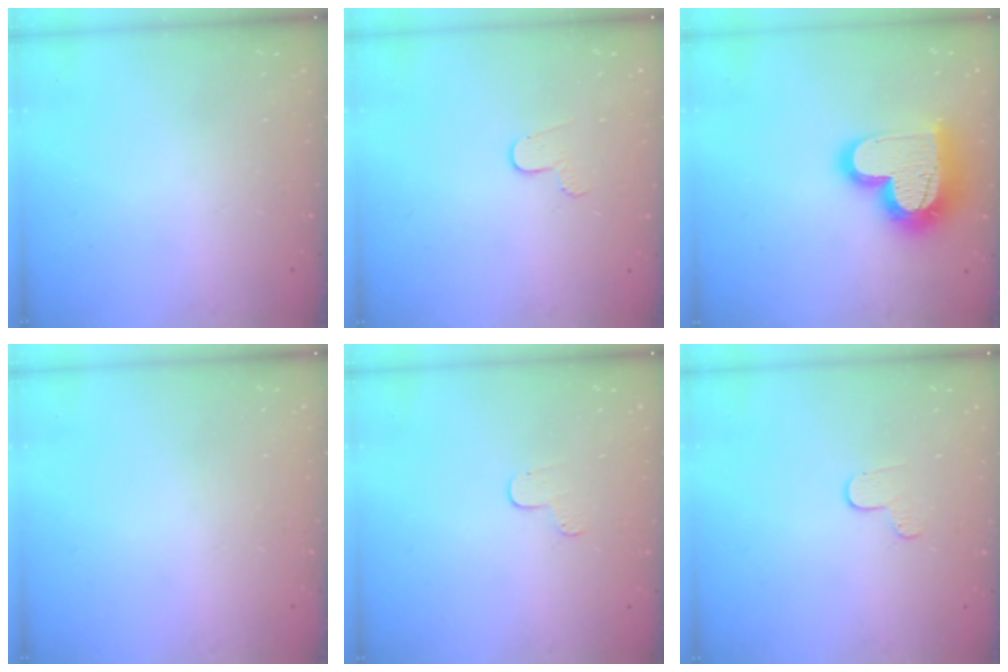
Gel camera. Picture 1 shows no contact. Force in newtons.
{"total": 4.9, "press": 4.8, "slide": 0.4}
{"total": 21.0, "press": 21.0, "slide": 1.7}
{"total": 0.8, "press": 0.8, "slide": 0.1}
{"total": 4.1, "press": 4.1, "slide": 0.4}
{"total": 4.0, "press": 3.9, "slide": 0.4}